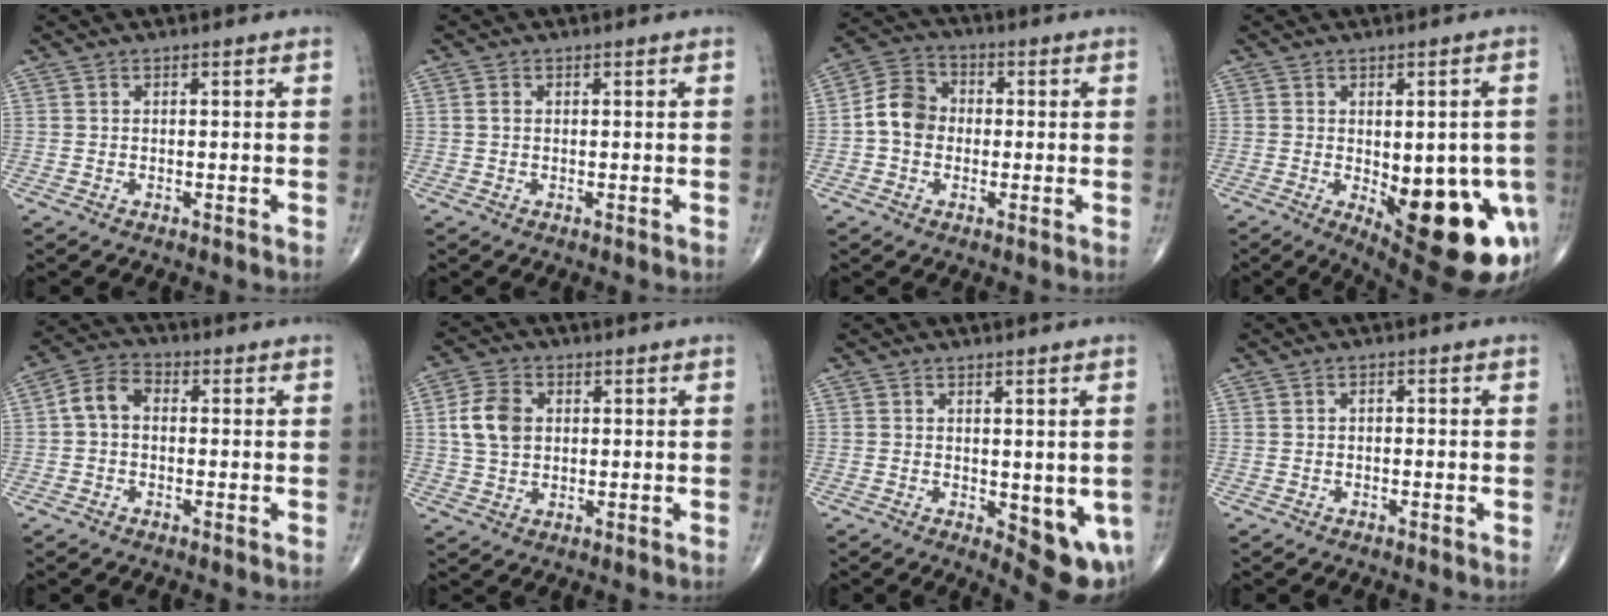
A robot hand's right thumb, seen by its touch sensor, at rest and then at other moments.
{"total": 1.0, "force": [0.1, 0.7, 0.6], "torque": [-0.012, 0.000, 0.003]}
{"total": 7.7, "force": [-0.6, 6.4, 4.3], "torque": [-0.064, 0.027, -0.025]}
{"total": 19.1, "force": [-5.5, 7.7, 16.6], "torque": [-0.145, -0.006, -0.045]}
{"total": 5.9, "force": [0.1, 4.2, 4.1], "torque": [-0.070, 0.021, -0.009]}
{"total": 7.5, "force": [1.2, 5.4, 5.0], "torque": [-0.089, 0.003, 0.021]}
{"total": 8.4, "force": [-1.8, 3.5, 7.5], "torque": [-0.068, -0.015, -0.012]}
{"total": 0.7, "force": [-0.1, 0.5, 0.4], "torque": [-0.001, 0.003, -0.006]}